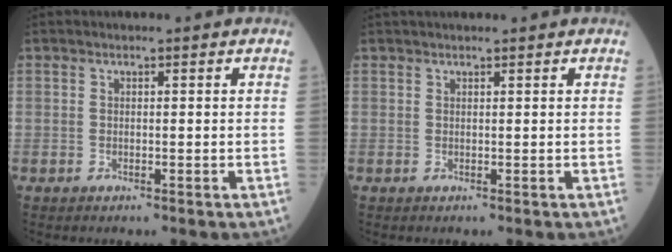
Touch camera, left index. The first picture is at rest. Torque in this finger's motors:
{"motor_torque": [-0.07, -0.14, 0.02, 0.04]}